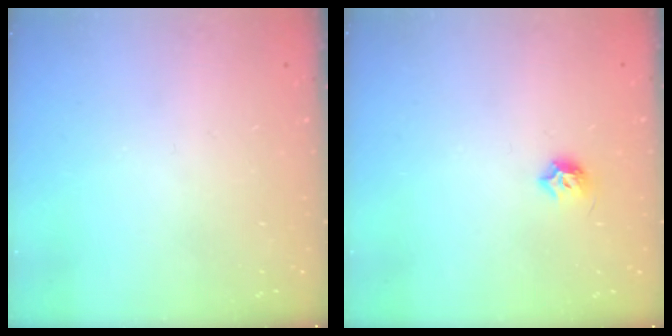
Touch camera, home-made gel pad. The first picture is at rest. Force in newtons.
{"total": 5.9, "press": 5.8, "slide": 0.9}